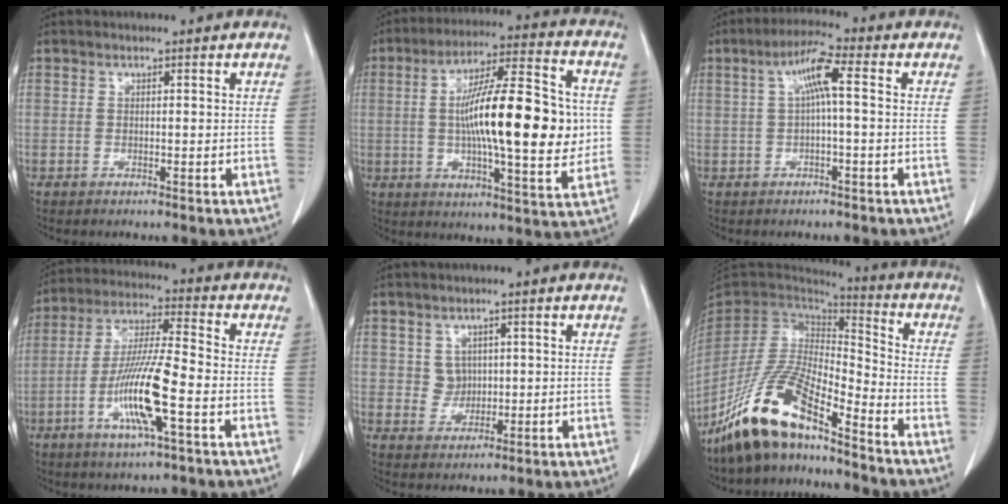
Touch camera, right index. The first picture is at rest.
{"total": 20.5, "force": [0.5, 4.0, 20.0], "torque": [-0.330, 0.015, 0.006]}
{"total": 5.5, "force": [0.9, 0.5, 5.4], "torque": [-0.102, 0.020, 0.017]}
{"total": 12.2, "force": [-4.0, 0.7, 11.5], "torque": [-0.230, -0.007, -0.076]}
{"total": 2.7, "force": [0.9, 2.5, 0.7], "torque": [-0.011, 0.001, 0.022]}
{"total": 15.5, "force": [-11.5, 3.2, 9.9], "torque": [-0.196, -0.006, -0.216]}